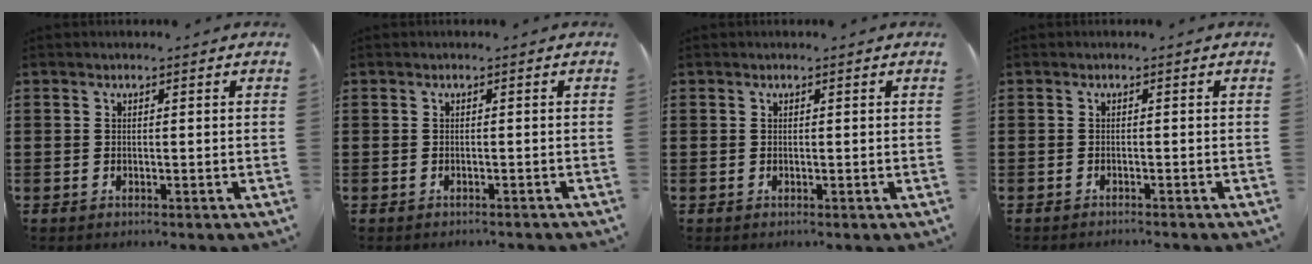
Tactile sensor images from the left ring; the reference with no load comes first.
{"total": 0.6, "force": [-0.6, 0.0, 0.1], "torque": [-0.004, -0.002, -0.011]}
{"total": 0.0}
{"total": 0.8, "force": [-0.8, -0.1, 0.1], "torque": [-0.004, 0.000, -0.016]}